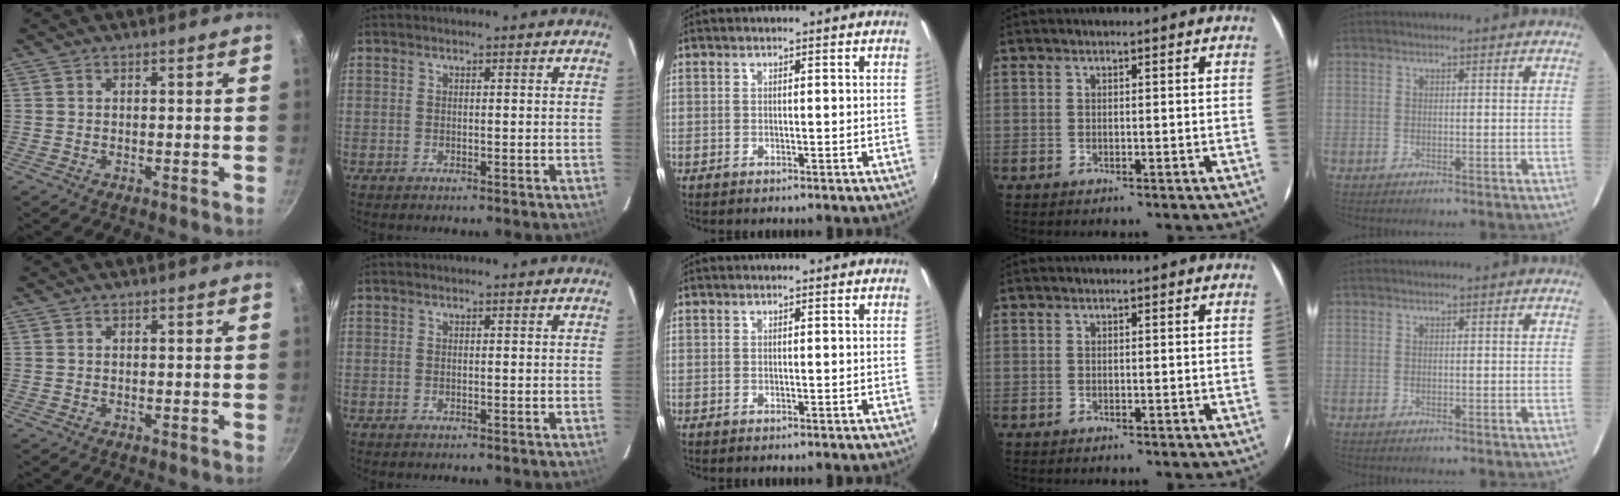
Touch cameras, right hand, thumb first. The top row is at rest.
{}